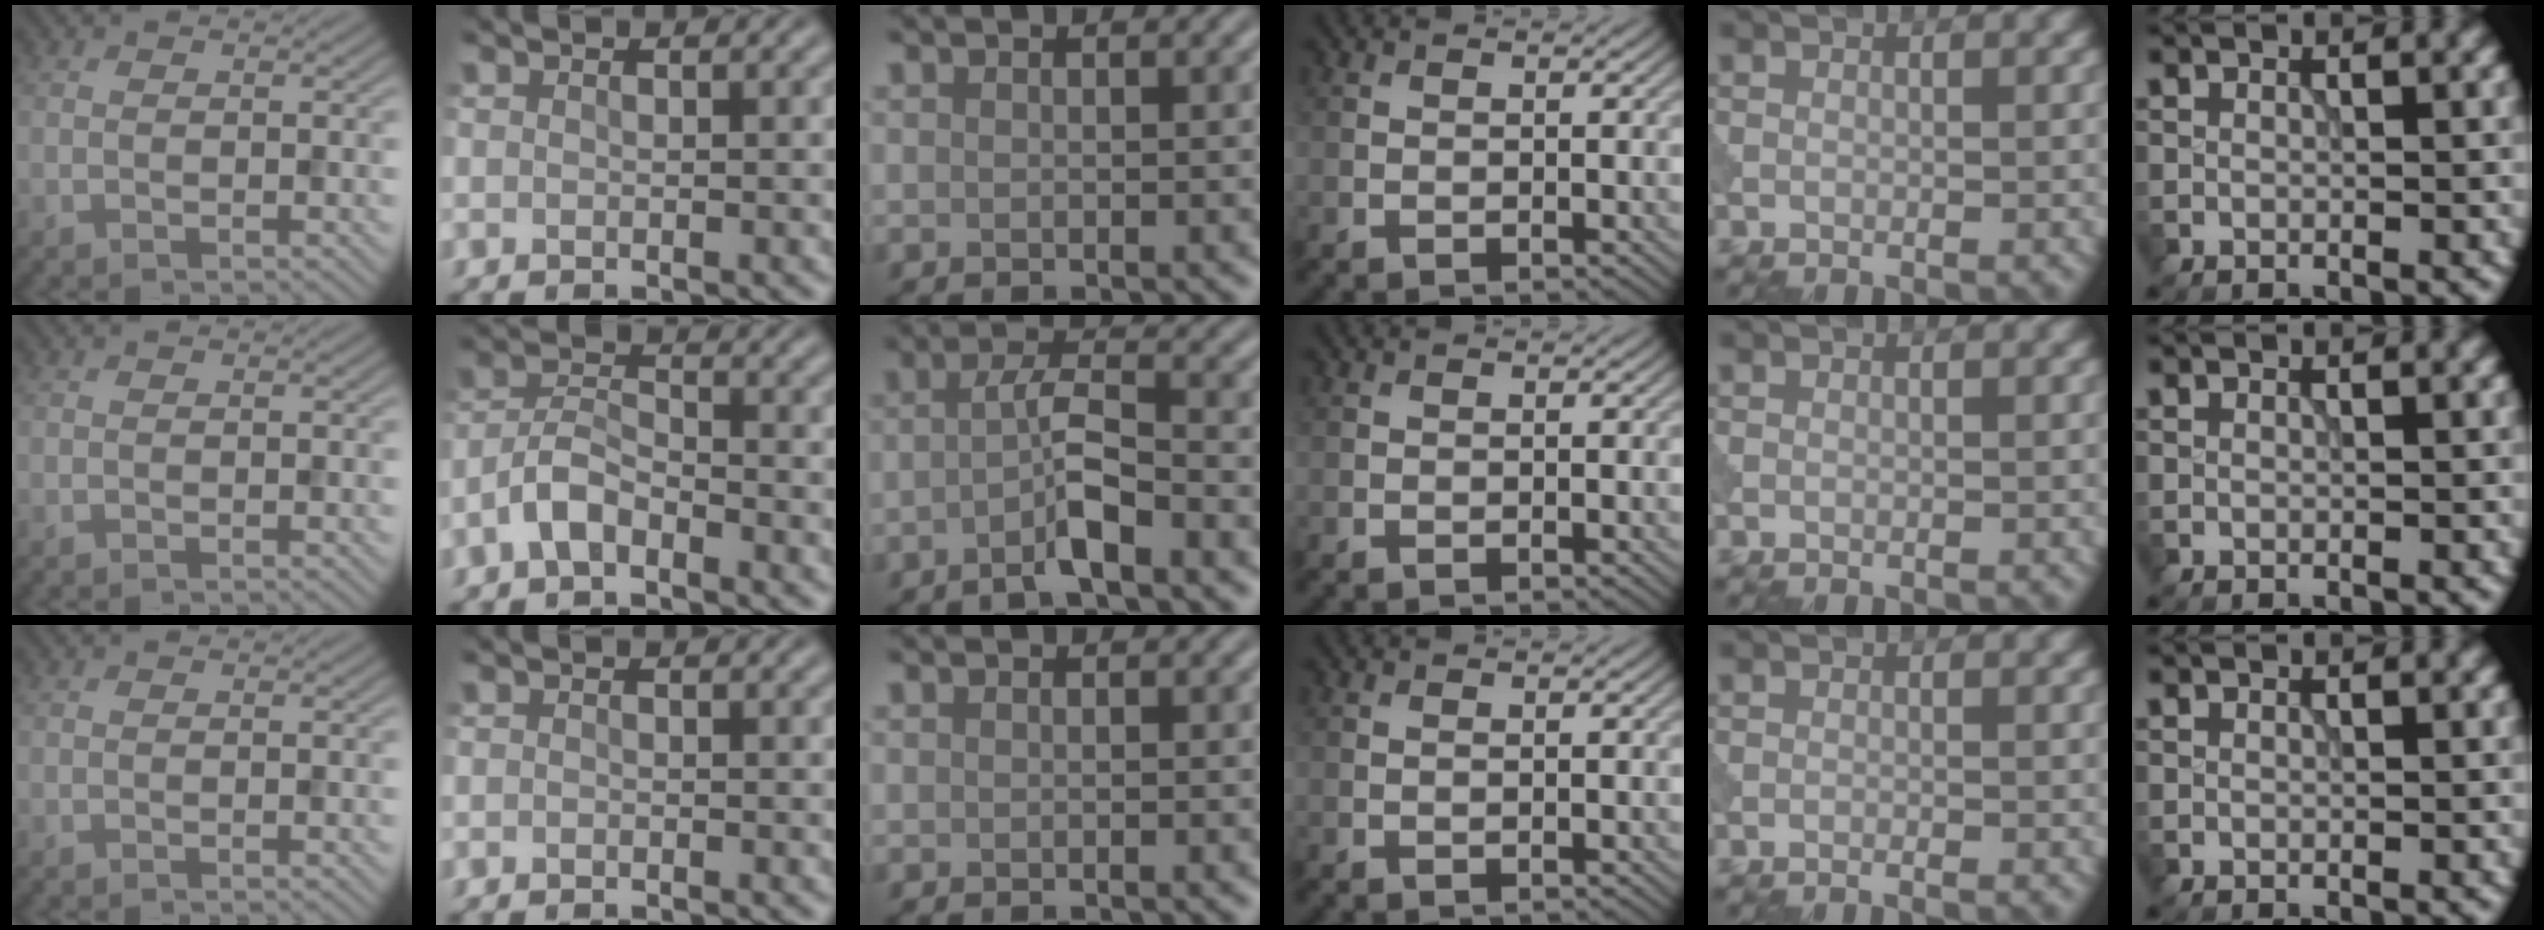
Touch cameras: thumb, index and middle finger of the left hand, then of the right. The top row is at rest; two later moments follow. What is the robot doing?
{"motion": "extract", "object": "peg toy"}